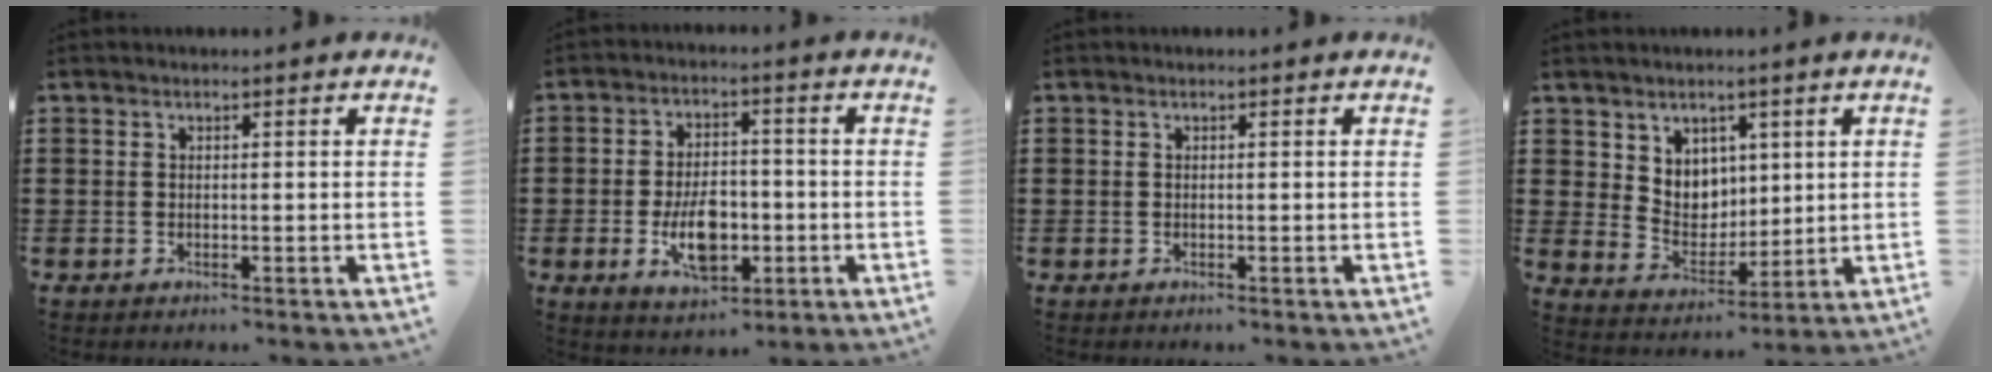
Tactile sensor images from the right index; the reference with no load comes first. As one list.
[{"total": 8.1, "force": [-2.1, 4.5, 6.4], "torque": [-0.106, -0.005, -0.043]}, {"total": 0.0}, {"total": 5.8, "force": [3.5, 4.6, 0.4], "torque": [-0.027, -0.007, 0.066]}]